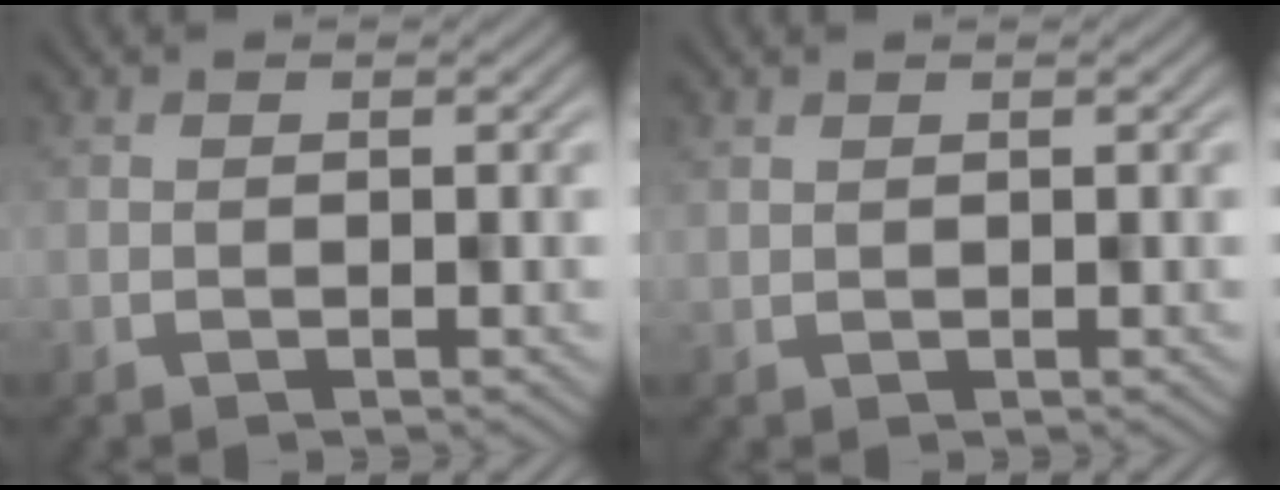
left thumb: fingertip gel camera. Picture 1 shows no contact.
{"total": 0.7, "force": [0.6, 0.1, -0.3], "torque": [0.003, -0.003, 0.011]}